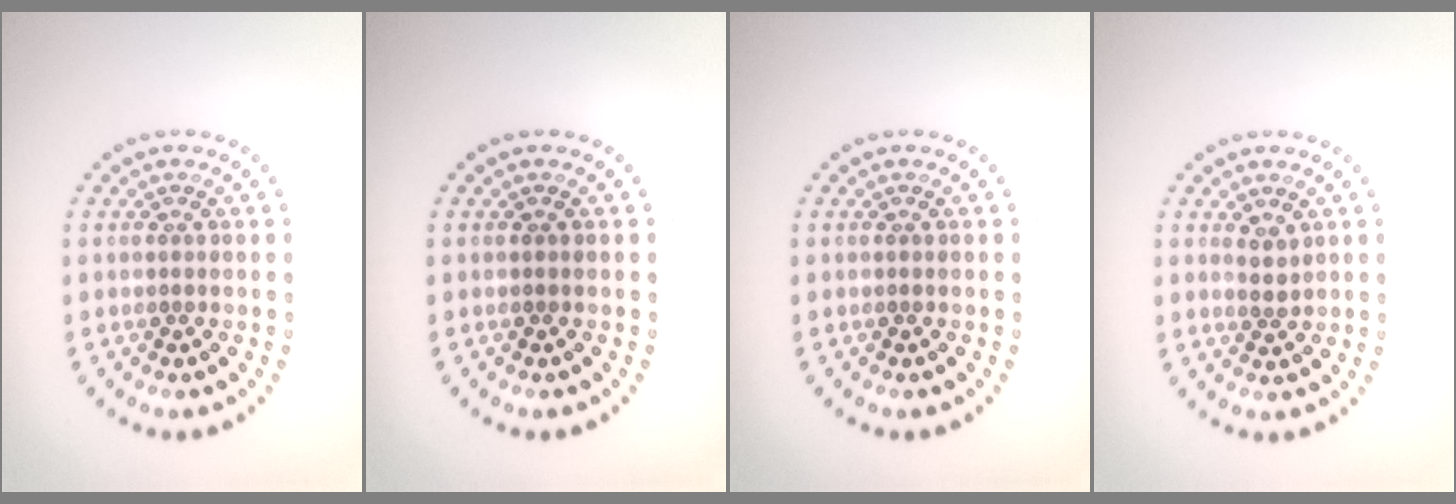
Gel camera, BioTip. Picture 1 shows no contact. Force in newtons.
{"total": 0.0}
{"total": 0.0}
{"total": 1.3, "press": 1.0, "slide": 0.8}